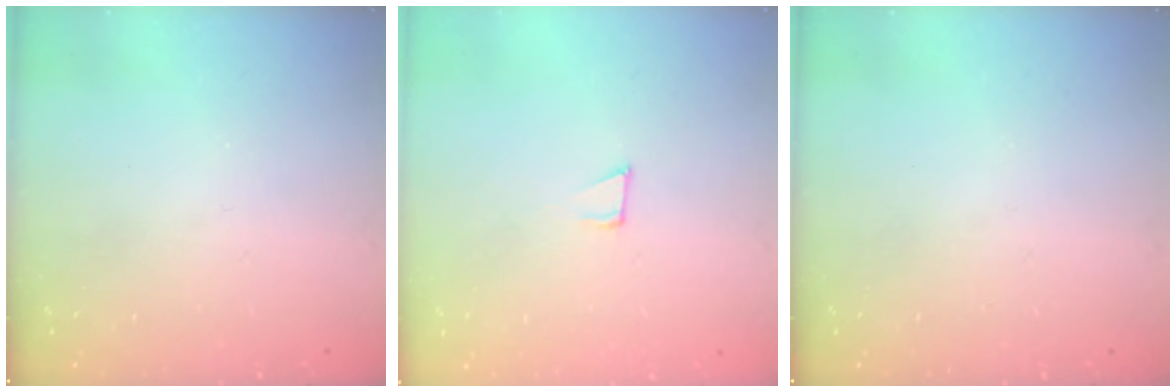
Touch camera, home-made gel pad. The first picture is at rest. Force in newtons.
{"total": 7.0, "press": 6.8, "slide": 1.4}
{"total": 0.0}